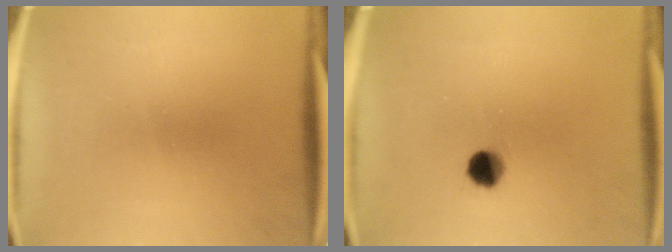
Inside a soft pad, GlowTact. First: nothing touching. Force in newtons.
{"total": 4.5}